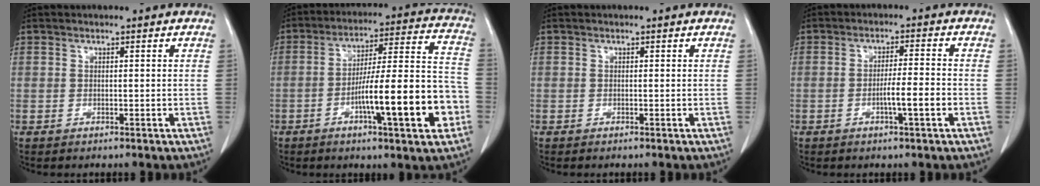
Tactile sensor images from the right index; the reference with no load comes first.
{"total": 17.3, "force": [-5.8, 1.8, 16.2], "torque": [-0.247, 0.013, -0.086]}
{"total": 0.0}
{"total": 4.8, "force": [-1.6, 0.0, 4.5], "torque": [-0.074, -0.002, -0.028]}